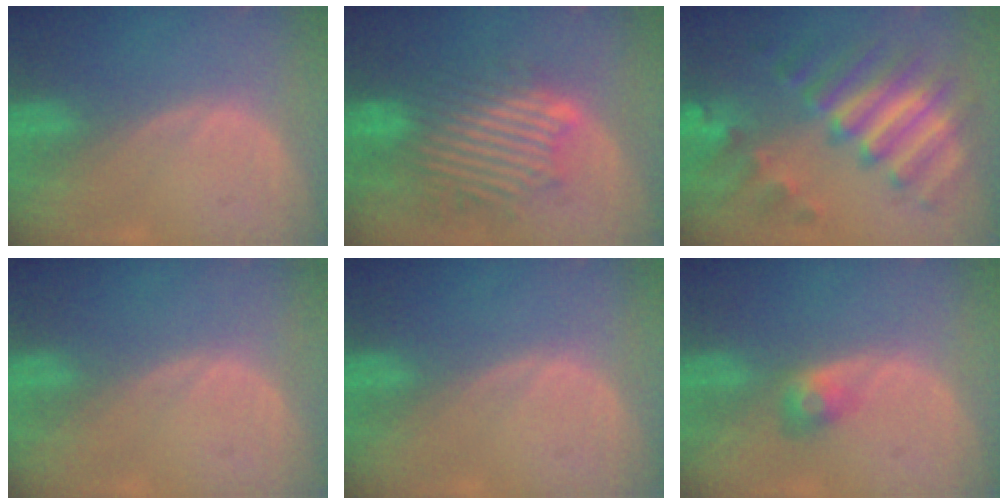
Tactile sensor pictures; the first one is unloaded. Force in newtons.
{"total": 10.5, "press": 10.0, "slide": 3.2}
{"total": 11.3, "press": 11.2, "slide": 1.2}
{"total": 0.0}
{"total": 0.0}
{"total": 3.0, "press": 2.5, "slide": 1.5}